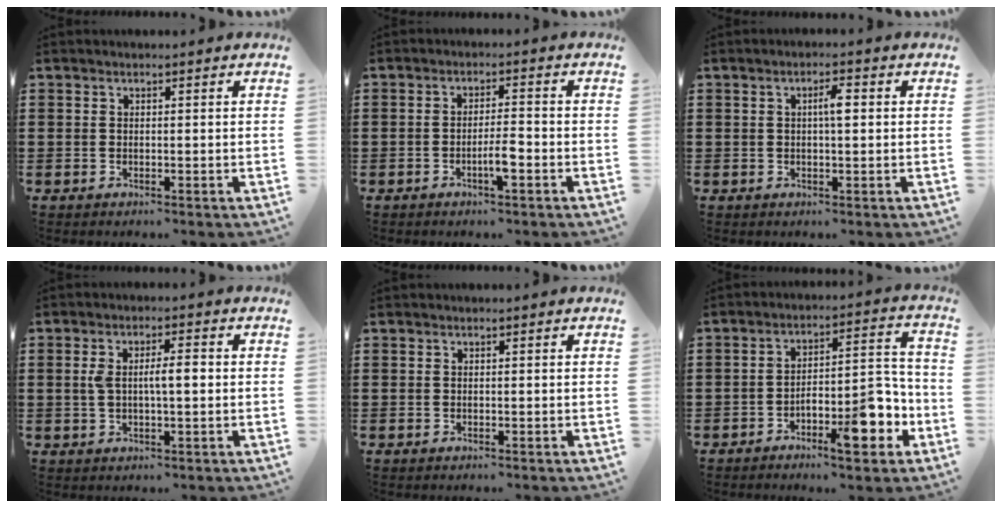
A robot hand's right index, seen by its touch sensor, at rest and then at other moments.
{"total": 3.6, "force": [-1.6, 0.6, 3.1], "torque": [-0.061, 0.002, -0.032]}
{"total": 2.7, "force": [0.3, 0.6, 2.6], "torque": [-0.052, 0.001, 0.004]}
{"total": 4.7, "force": [0.2, 1.4, 4.5], "torque": [-0.090, 0.001, -0.001]}
{"total": 0.0}
{"total": 9.8, "force": [-5.5, 3.4, 7.4], "torque": [-0.096, 0.008, -0.094]}